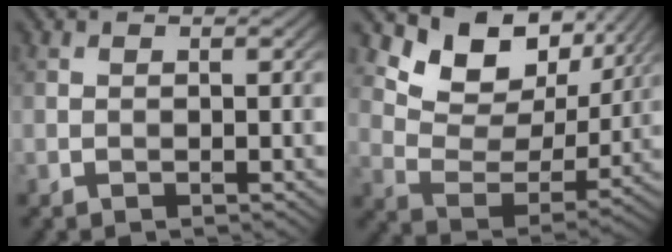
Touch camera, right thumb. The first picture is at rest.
{"total": 11.9, "force": [7.3, 6.9, 6.4], "torque": [-0.127, -0.009, 0.129]}